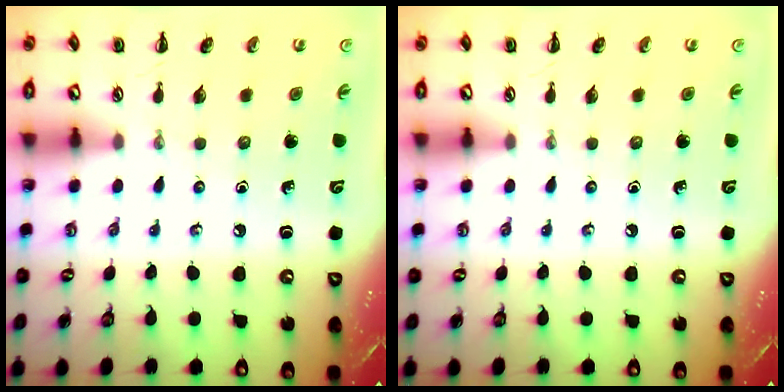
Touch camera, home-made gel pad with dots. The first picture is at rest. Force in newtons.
{"total": 0.0}